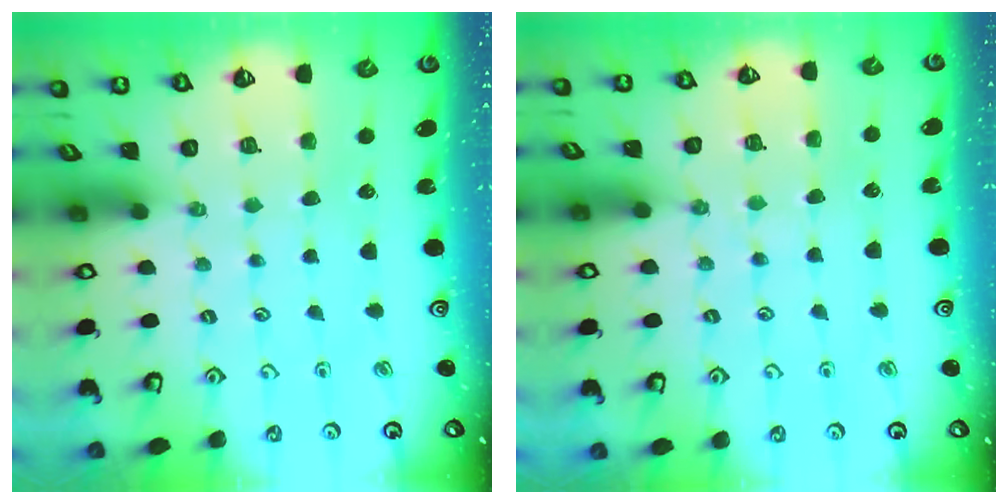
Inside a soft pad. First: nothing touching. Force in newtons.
{"total": 5.4, "press": 5.3, "slide": 0.6}